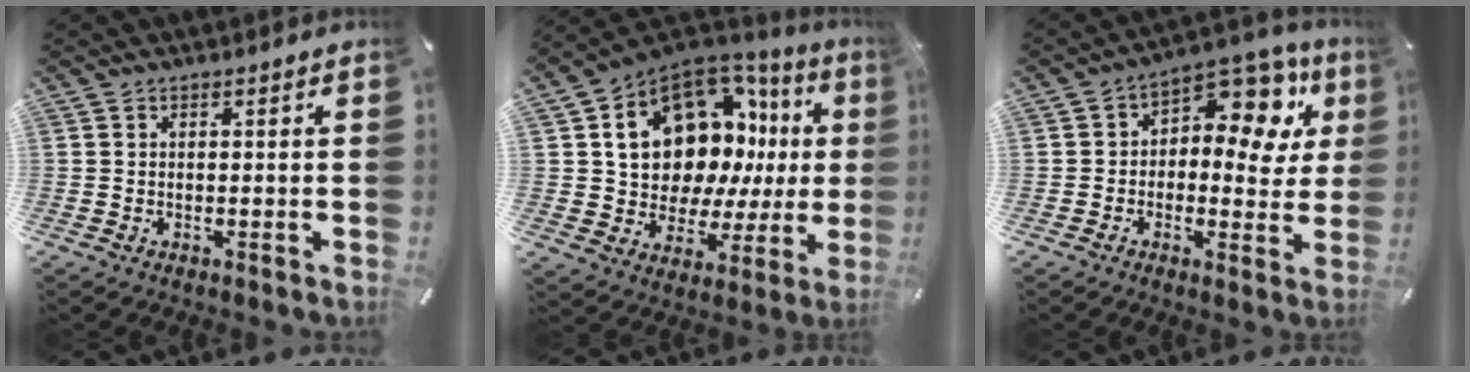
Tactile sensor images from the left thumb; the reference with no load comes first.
{"total": 17.9, "force": [6.9, 12.7, 10.6], "torque": [-0.167, -0.055, 0.135]}
{"total": 12.3, "force": [4.8, 7.7, 8.3], "torque": [-0.115, -0.036, 0.083]}